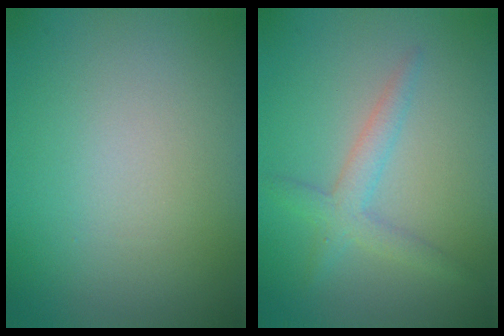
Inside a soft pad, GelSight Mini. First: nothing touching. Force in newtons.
{"total": 2.4, "press": 2.4, "slide": 0.3}